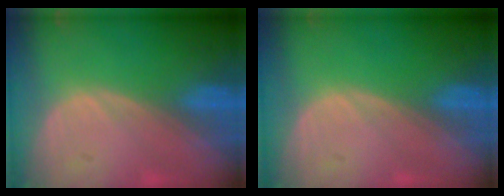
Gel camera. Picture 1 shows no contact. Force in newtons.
{"total": 0.0}